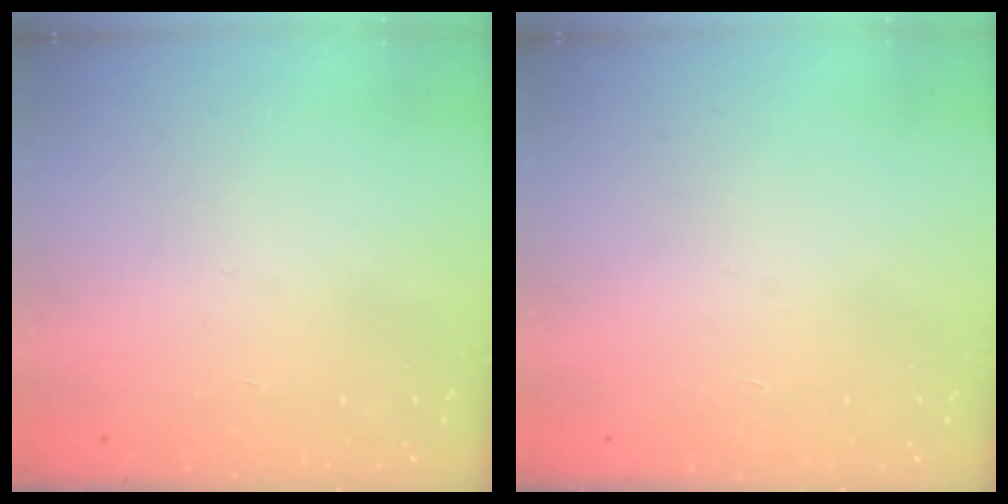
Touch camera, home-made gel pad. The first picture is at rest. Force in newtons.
{"total": 0.0}